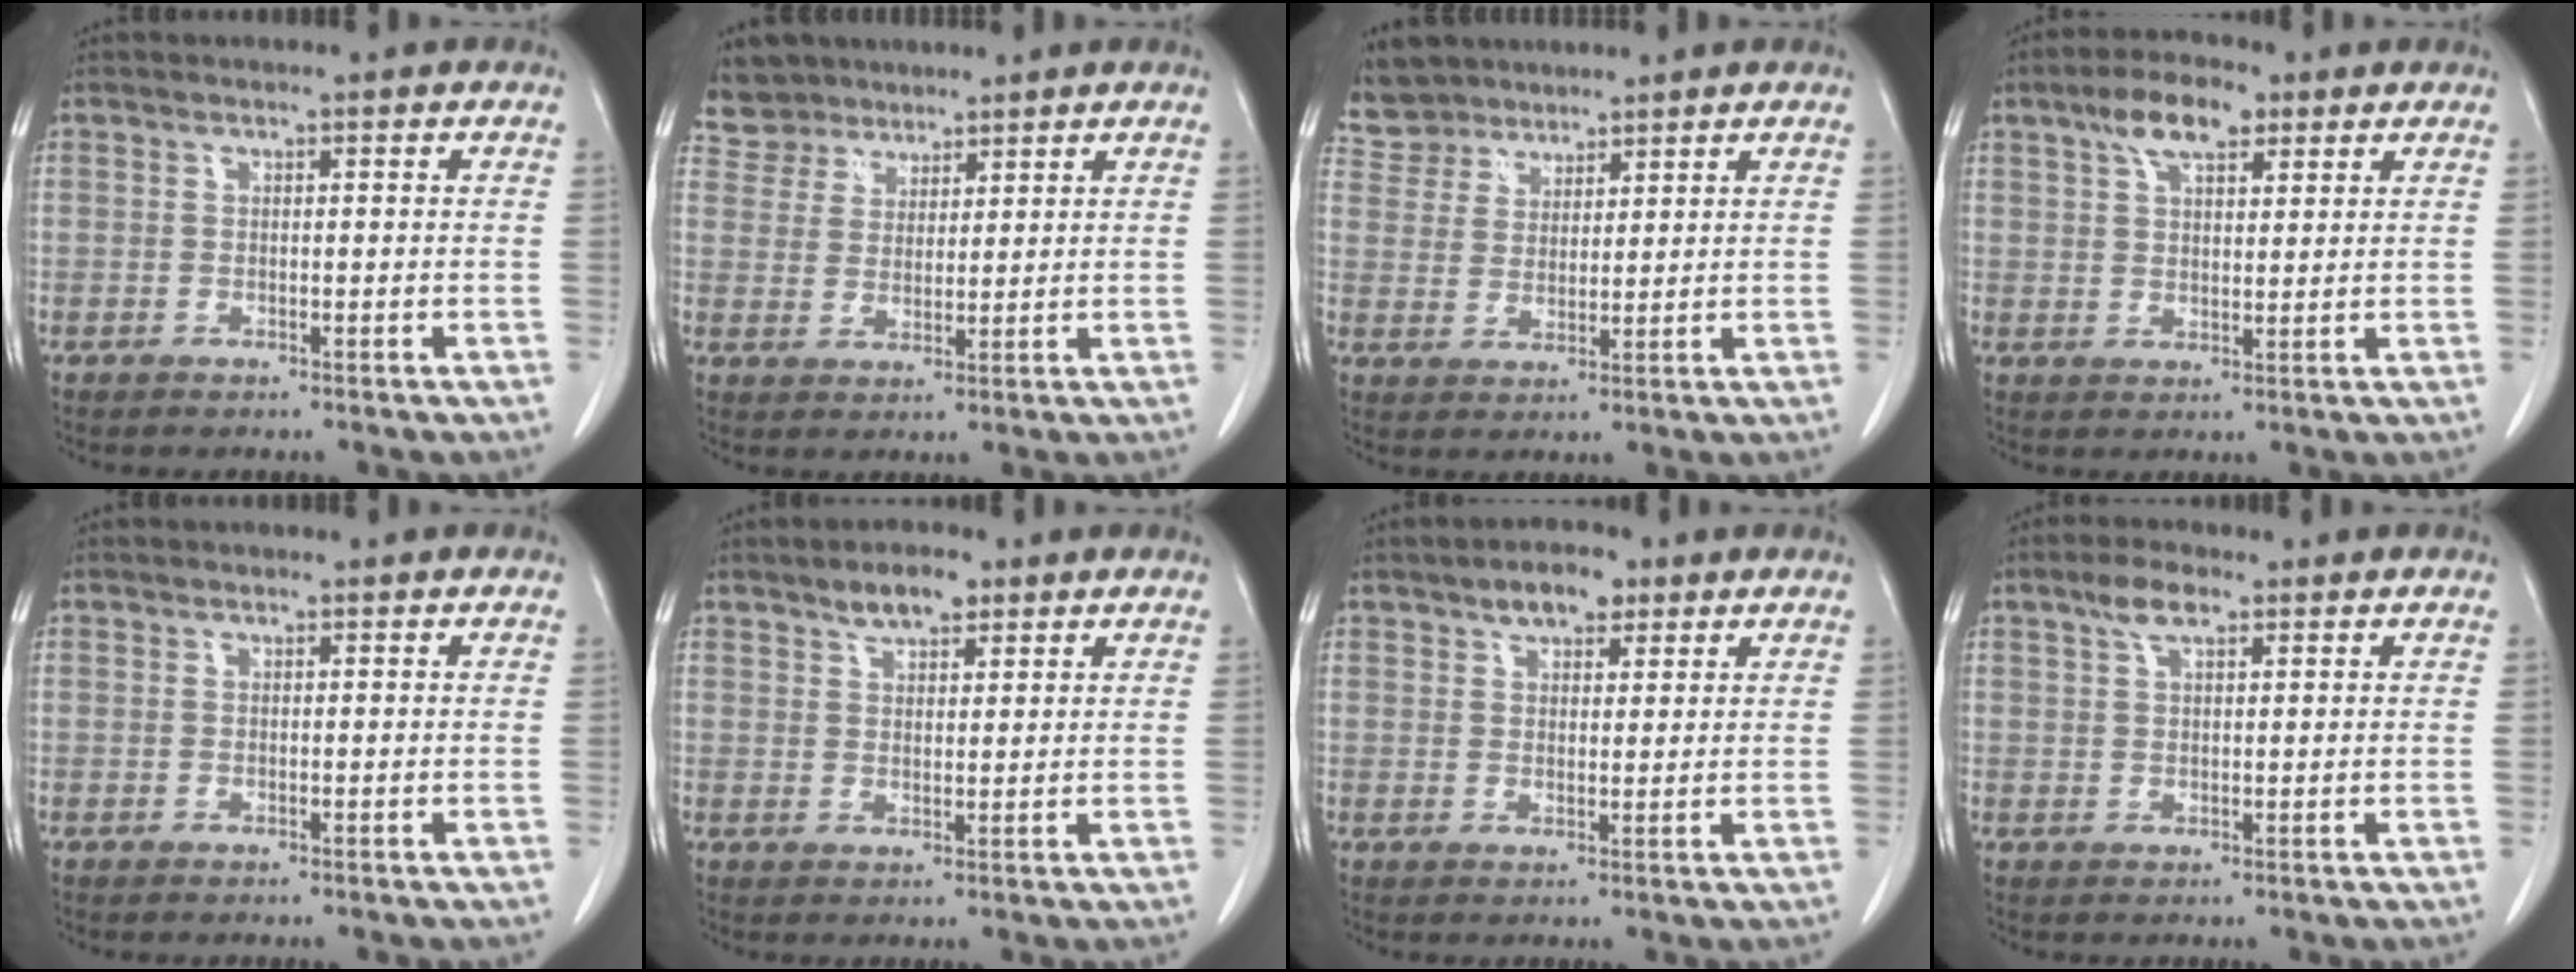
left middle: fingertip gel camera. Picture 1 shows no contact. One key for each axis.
{"total": 5.3, "fx": 4.5, "fy": 2.8, "fz": -0.5, "tx": 0.011, "ty": 0.011, "tz": 0.084}
{"total": 6.0, "fx": 5.2, "fy": 2.9, "fz": -0.2, "tx": -0.001, "ty": 0.012, "tz": 0.105}
{"total": 6.8, "fx": 4.1, "fy": 2.7, "fz": 4.8, "tx": -0.092, "ty": 0.016, "tz": 0.071}
{"total": 0.0}
{"total": 4.3, "fx": 3.1, "fy": 1.7, "fz": 2.6, "tx": -0.047, "ty": 0.006, "tz": 0.053}
{"total": 4.2, "fx": 2.9, "fy": 0.9, "fz": 2.8, "tx": -0.054, "ty": 0.003, "tz": 0.052}
{"total": 3.8, "fx": 2.3, "fy": 1.4, "fz": 2.6, "tx": -0.057, "ty": 0.009, "tz": 0.046}